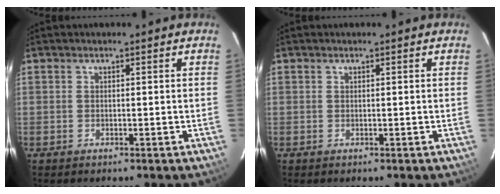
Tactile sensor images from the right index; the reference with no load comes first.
{"total": 0.0}